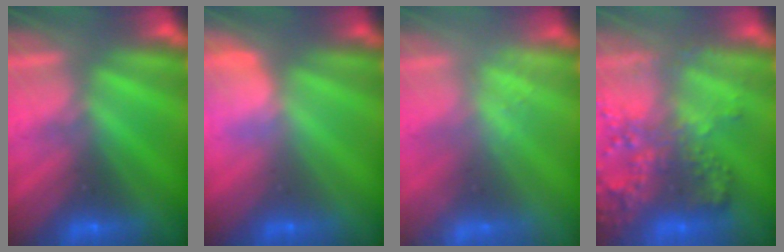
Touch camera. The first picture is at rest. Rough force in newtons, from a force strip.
{"total": 2.9}
{"total": 2.0}
{"total": 5.7}